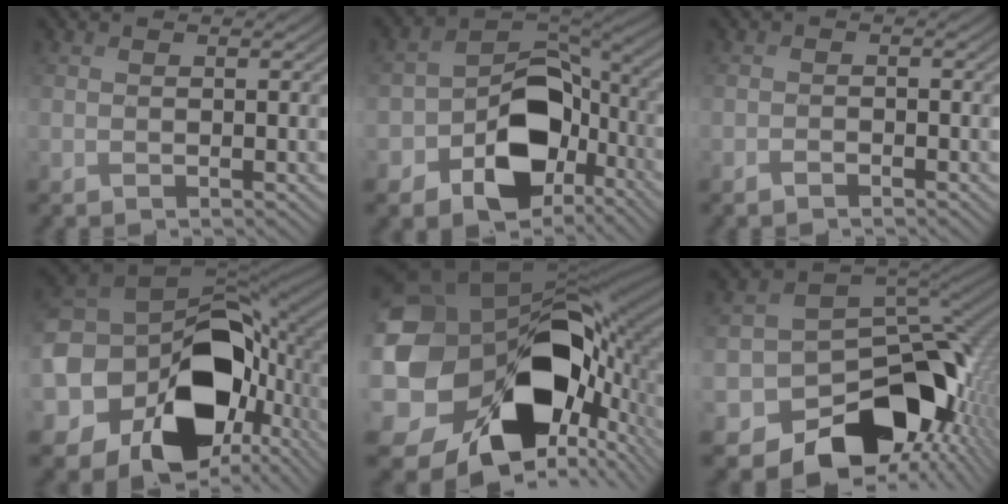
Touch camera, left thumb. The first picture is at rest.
{"total": 13.1, "force": [-5.2, 8.9, 8.1], "torque": [-0.131, -0.022, -0.103]}
{"total": 1.2, "force": [-1.1, 0.4, 0.4], "torque": [-0.007, -0.003, -0.021]}
{"total": 19.5, "force": [-5.0, 14.5, 12.0], "torque": [-0.262, -0.058, -0.068]}
{"total": 20.2, "force": [-3.0, 15.0, 13.2], "torque": [-0.305, -0.053, -0.026]}
{"total": 13.7, "force": [-6.7, 9.8, 7.0], "torque": [-0.115, -0.032, -0.104]}